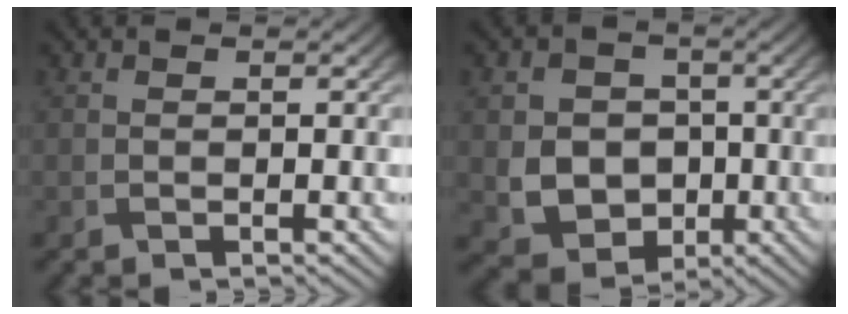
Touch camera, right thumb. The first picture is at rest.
{"total": 6.8, "force": [-0.9, 5.9, 3.4], "torque": [-0.083, -0.014, -0.027]}